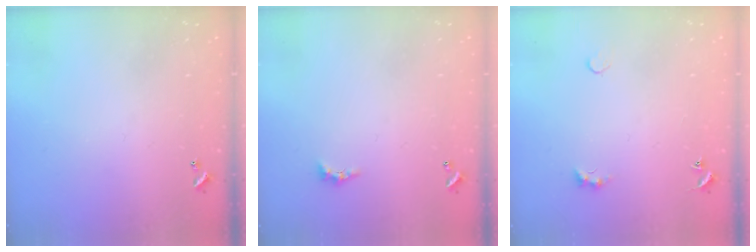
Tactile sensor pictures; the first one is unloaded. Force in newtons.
{"total": 2.2, "press": 2.2, "slide": 0.6}
{"total": 1.9, "press": 1.9, "slide": 0.5}